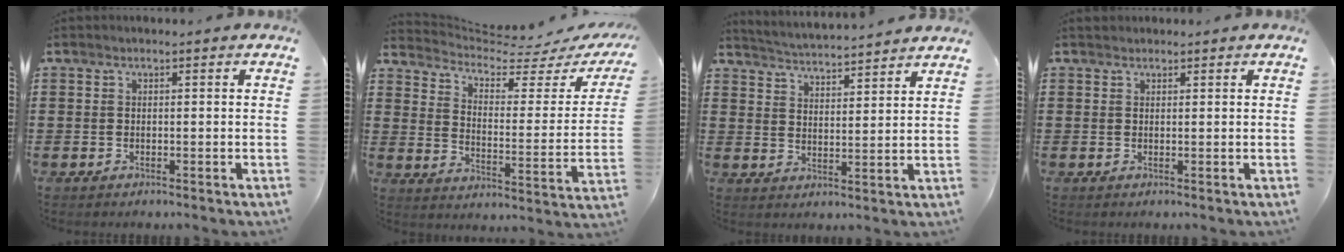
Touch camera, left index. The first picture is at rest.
{"total": 4.7, "force": [4.2, 1.0, 1.8], "torque": [-0.054, -0.039, 0.065]}
{"total": 3.6, "force": [3.6, -0.7, -0.1], "torque": [-0.017, -0.027, 0.058]}
{"total": 0.7, "force": [0.6, 0.3, 0.0], "torque": [0.000, 0.002, 0.013]}